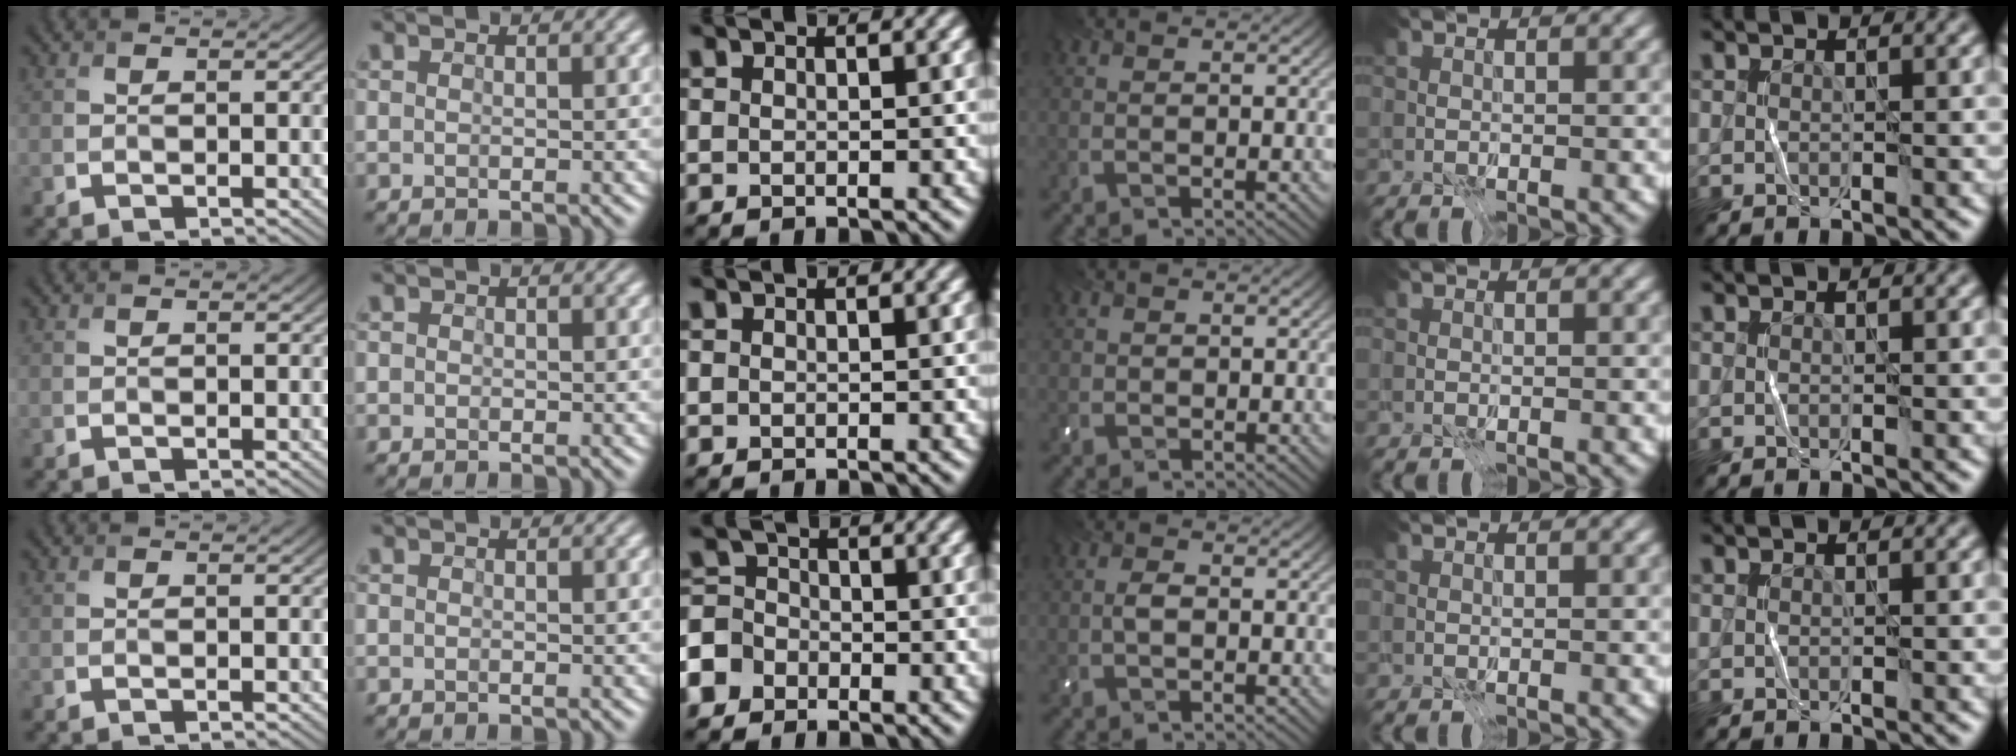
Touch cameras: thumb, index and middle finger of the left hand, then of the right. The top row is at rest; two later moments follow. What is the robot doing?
{"motion": "fold", "object": "receipt paper"}